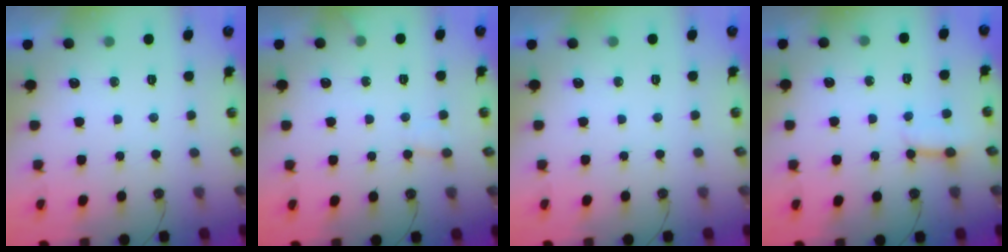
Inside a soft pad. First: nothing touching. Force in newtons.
{"total": 5.3, "press": 5.3, "slide": 0.3}
{"total": 0.0}
{"total": 3.0, "press": 2.9, "slide": 0.6}